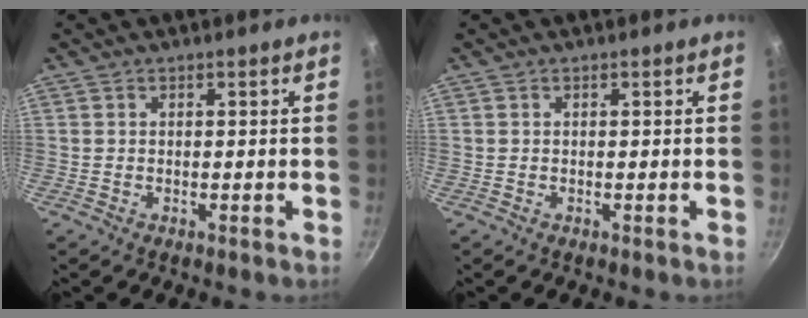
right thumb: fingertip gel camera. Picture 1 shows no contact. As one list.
[{"total": 0.0}]